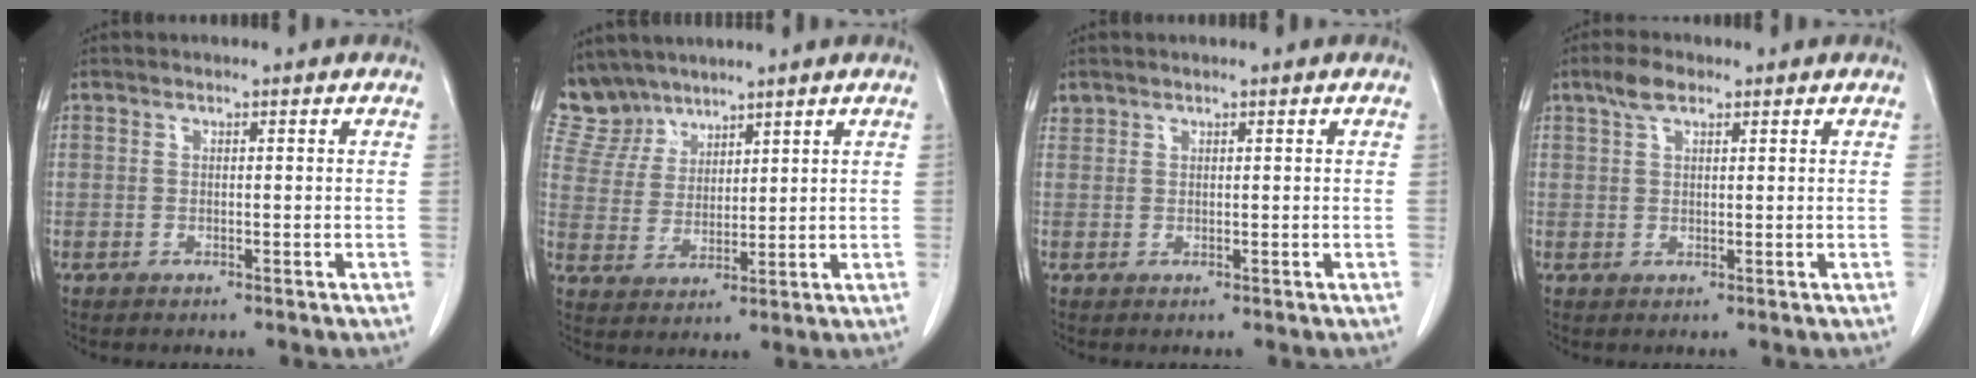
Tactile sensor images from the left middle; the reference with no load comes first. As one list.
[{"total": 6.5, "force": [6.0, 2.7, -0.2], "torque": [-0.005, 0.005, 0.134]}, {"total": 0.8, "force": [0.7, 0.4, -0.1], "torque": [0.003, 0.006, 0.014]}, {"total": 3.1, "force": [2.0, 1.4, 2.0], "torque": [-0.042, 0.010, 0.039]}]